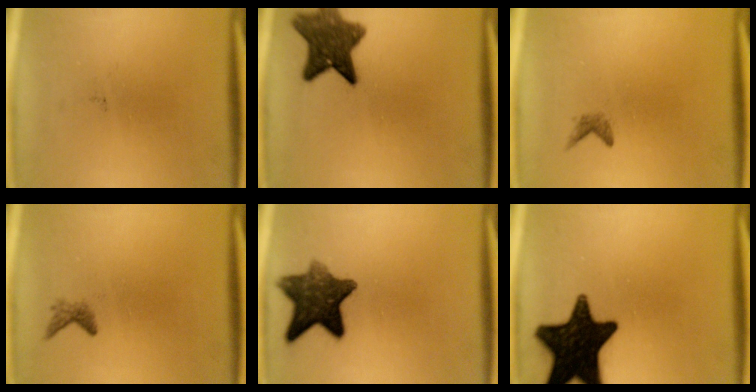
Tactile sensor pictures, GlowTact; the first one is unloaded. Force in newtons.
{"total": 8.9}
{"total": 0.9}
{"total": 1.1}
{"total": 10.3}
{"total": 18.4}